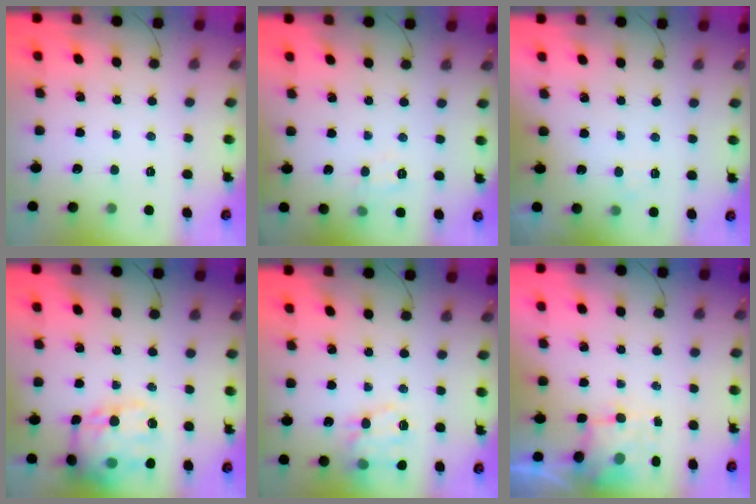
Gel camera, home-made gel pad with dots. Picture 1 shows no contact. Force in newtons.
{"total": 4.4, "press": 4.2, "slide": 1.3}
{"total": 3.1, "press": 2.9, "slide": 1.0}
{"total": 19.7, "press": 19.4, "slide": 3.6}
{"total": 13.9, "press": 13.8, "slide": 1.4}
{"total": 5.0, "press": 5.0, "slide": 0.5}